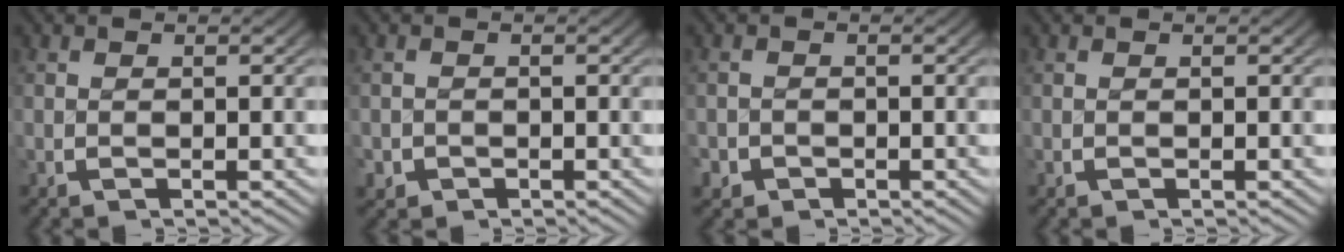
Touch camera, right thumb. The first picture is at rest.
{"total": 2.1, "force": [-1.3, 1.6, -0.2], "torque": [-0.006, -0.019, -0.015]}
{"total": 2.2, "force": [-1.6, 1.5, -0.3], "torque": [-0.001, -0.017, -0.023]}
{"total": 0.0}